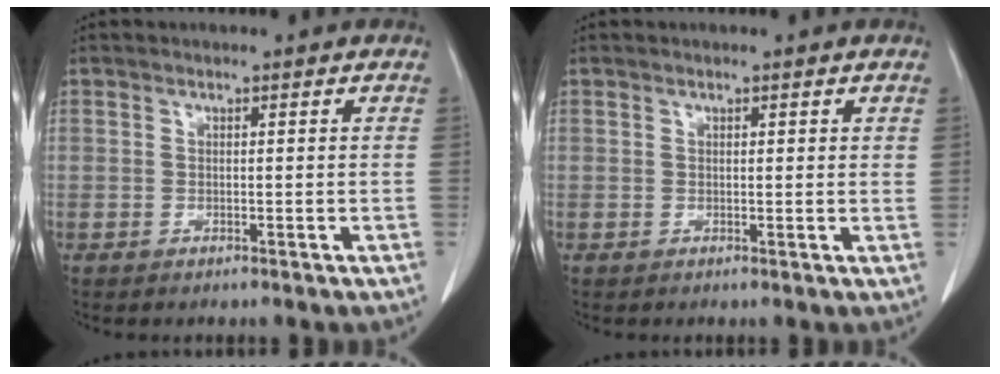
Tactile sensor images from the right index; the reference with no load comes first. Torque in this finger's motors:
{"motor_torque": [-0.02, -0.03, -0.01, -0.01]}